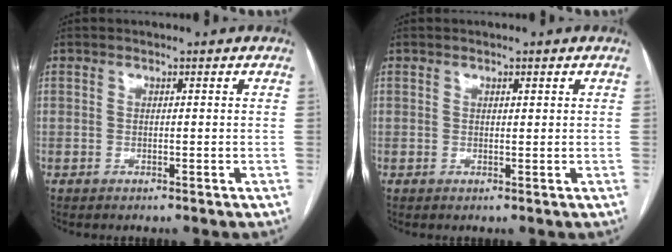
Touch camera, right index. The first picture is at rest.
{"total": 0.7, "force": [0.4, 0.2, 0.5], "torque": [-0.010, -0.001, 0.006]}